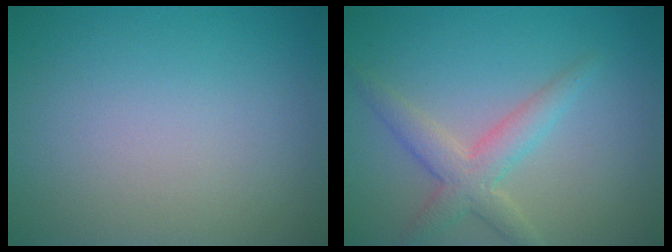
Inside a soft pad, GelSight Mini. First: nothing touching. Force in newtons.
{"total": 3.4, "press": 3.4, "slide": 0.2}